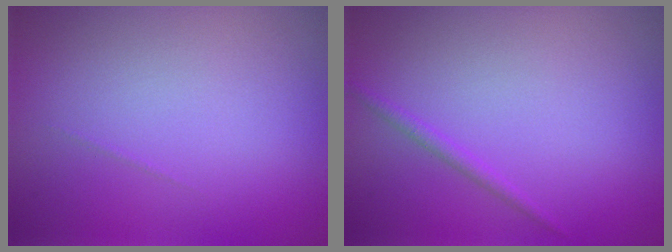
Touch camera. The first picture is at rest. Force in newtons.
{"total": 0.9, "press": 0.9, "slide": 0.2}